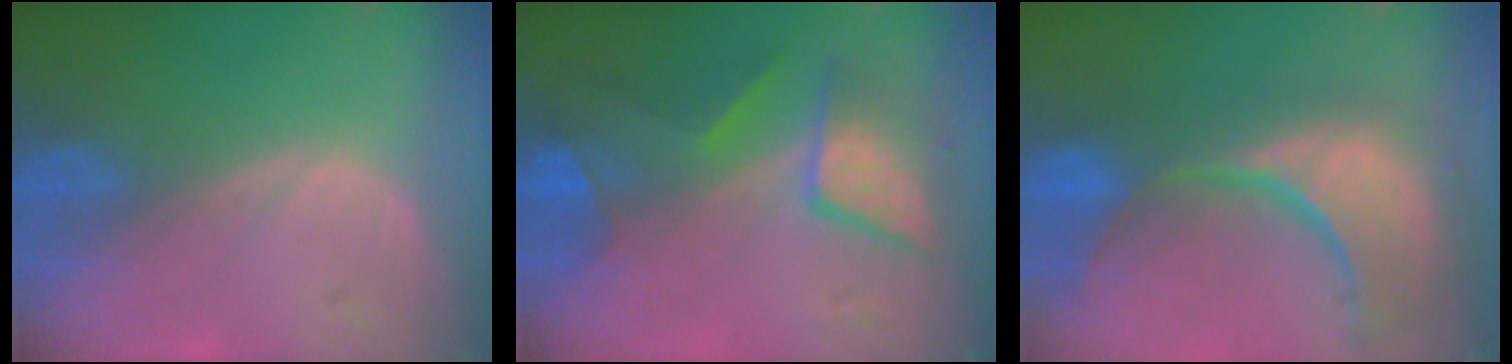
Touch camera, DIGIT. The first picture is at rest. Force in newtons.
{"total": 7.8, "press": 7.8, "slide": 0.4}
{"total": 15.2, "press": 12.2, "slide": 9.2}